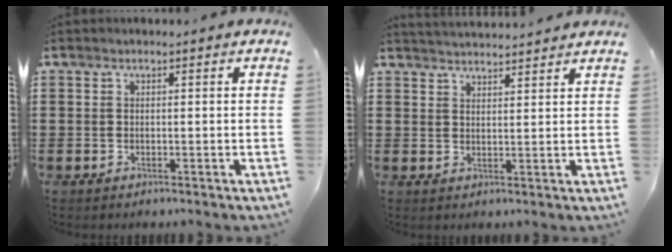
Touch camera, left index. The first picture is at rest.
{"total": 2.6, "force": [2.6, -0.5, -0.1], "torque": [-0.005, -0.011, 0.048]}